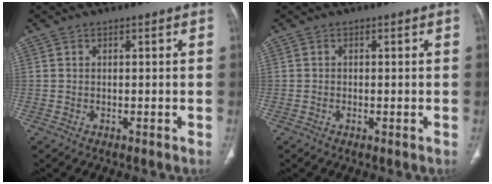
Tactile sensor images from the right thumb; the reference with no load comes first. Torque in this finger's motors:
{"motor_torque": [0.26, 0.21, 0.06, -0.63, -0.03]}